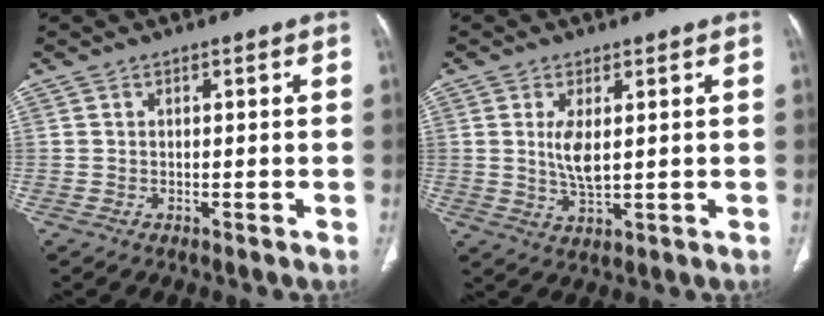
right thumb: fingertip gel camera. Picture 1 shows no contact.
{"total": 5.1, "force": [0.9, 2.0, 4.6], "torque": [-0.093, -0.015, 0.025]}